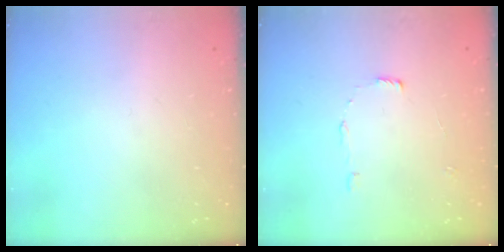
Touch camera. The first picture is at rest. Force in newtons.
{"total": 4.4, "press": 4.4, "slide": 0.4}